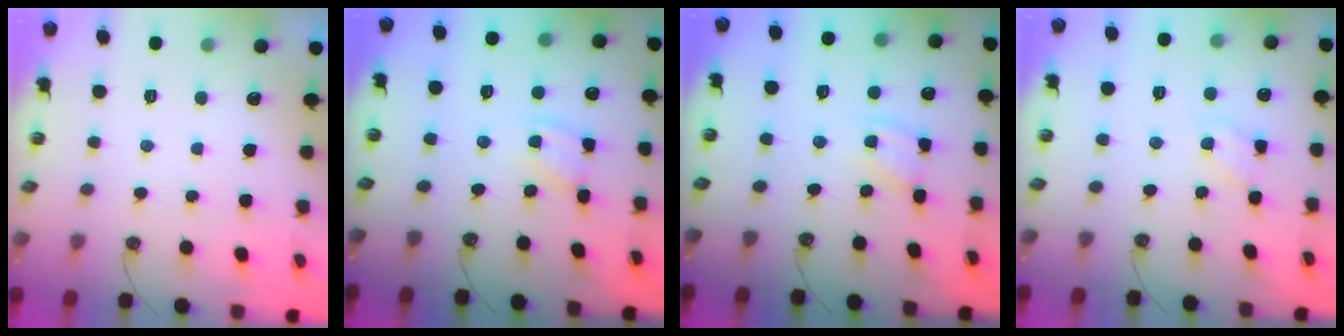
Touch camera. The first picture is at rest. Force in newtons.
{"total": 2.1, "press": 2.1, "slide": 0.3}
{"total": 2.1, "press": 2.1, "slide": 0.3}
{"total": 3.0, "press": 2.9, "slide": 0.4}